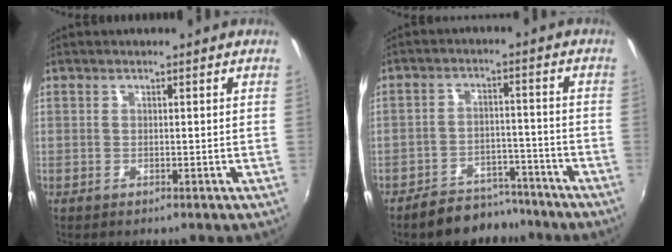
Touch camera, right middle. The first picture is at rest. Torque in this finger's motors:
{"motor_torque": [1.08, -1.06, 0.14, 0.08]}